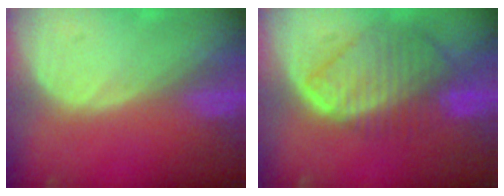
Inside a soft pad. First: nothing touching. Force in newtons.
{"total": 10.0, "press": 8.7, "slide": 4.9}